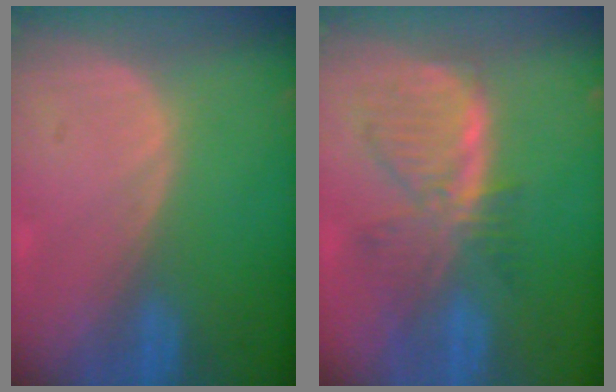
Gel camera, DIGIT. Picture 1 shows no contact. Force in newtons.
{"total": 7.8, "press": 7.0, "slide": 3.4}